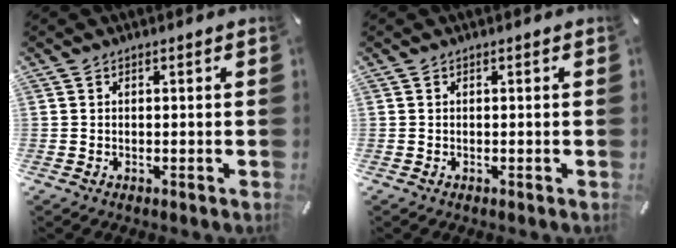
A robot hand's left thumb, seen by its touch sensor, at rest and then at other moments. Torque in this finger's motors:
{"motor_torque": [0.00, 0.00, 0.01, 0.00, 0.00]}